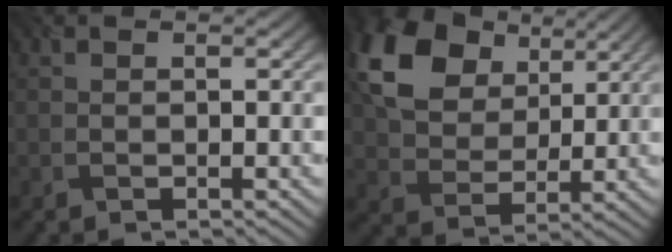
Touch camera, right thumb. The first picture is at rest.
{"total": 15.5, "force": [7.4, 10.4, 8.8], "torque": [-0.204, 0.036, 0.124]}